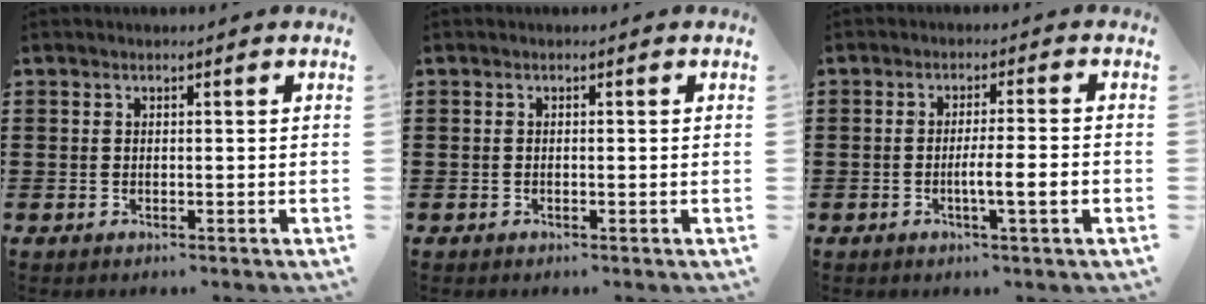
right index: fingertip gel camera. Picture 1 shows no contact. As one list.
[{"total": 0.0}, {"total": 4.8, "force": [-1.4, 0.0, 4.5], "torque": [-0.077, -0.008, -0.025]}]